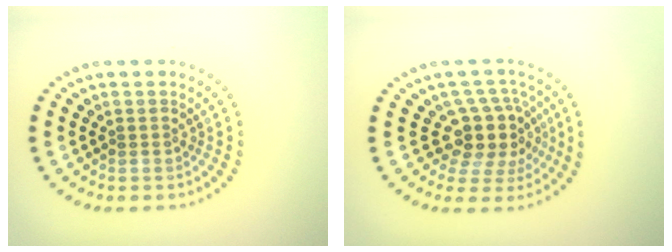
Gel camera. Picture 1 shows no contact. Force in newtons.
{"total": 4.4, "press": 3.5, "slide": 2.7}